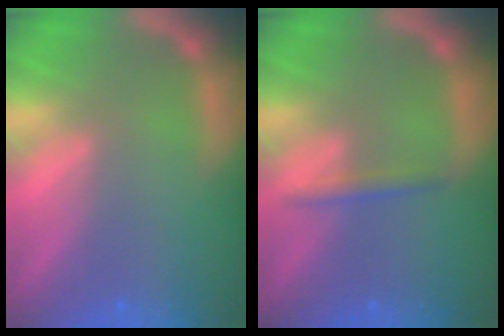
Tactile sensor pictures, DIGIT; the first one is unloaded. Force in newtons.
{"total": 1.4}